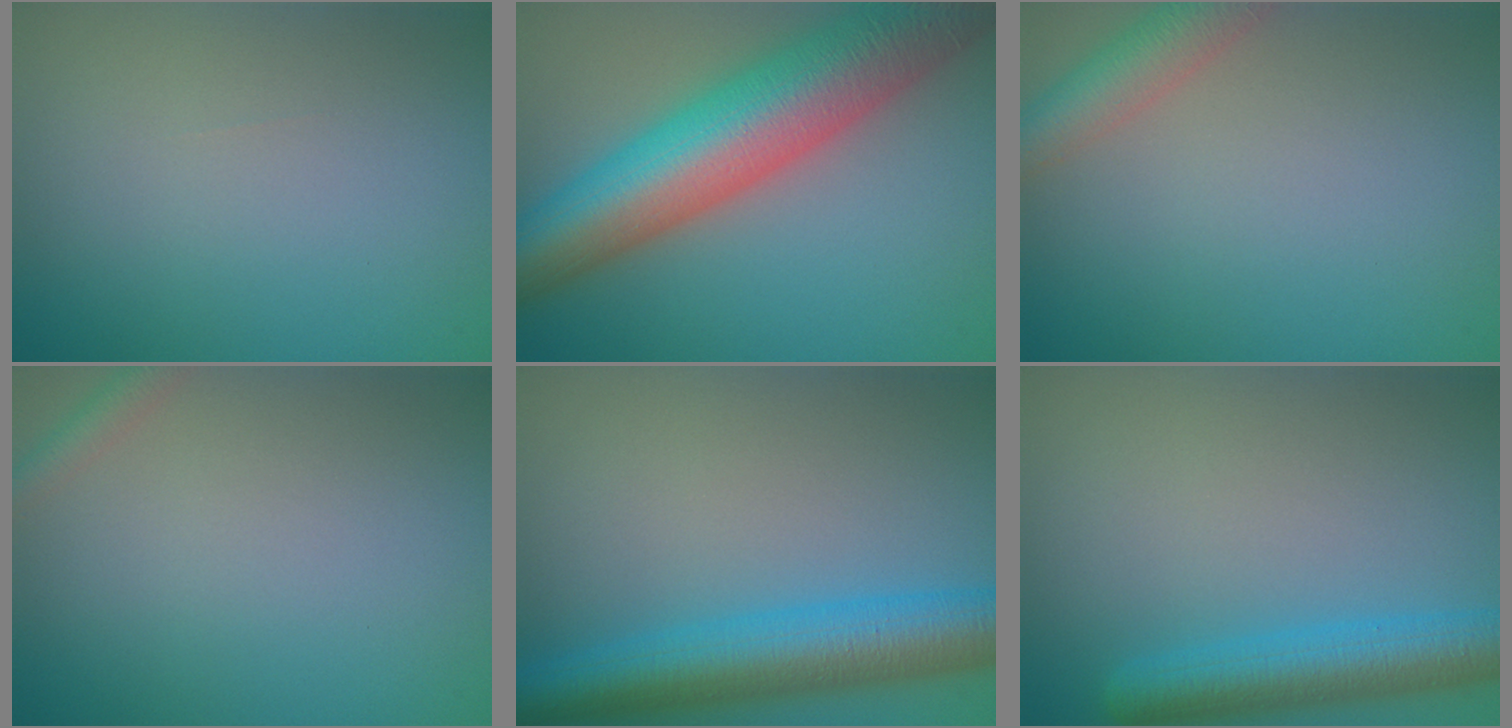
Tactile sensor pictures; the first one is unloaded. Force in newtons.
{"total": 13.0, "press": 13.0, "slide": 0.5}
{"total": 3.8, "press": 3.8, "slide": 0.2}
{"total": 1.5, "press": 1.5, "slide": 0.0}
{"total": 7.8, "press": 7.8, "slide": 0.1}
{"total": 5.4, "press": 5.4, "slide": 0.3}